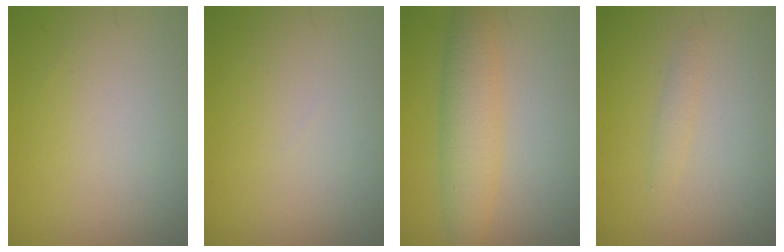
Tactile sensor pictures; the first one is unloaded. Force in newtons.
{"total": 0.0}
{"total": 4.1, "press": 4.1, "slide": 0.2}
{"total": 0.9, "press": 0.9, "slide": 0.1}